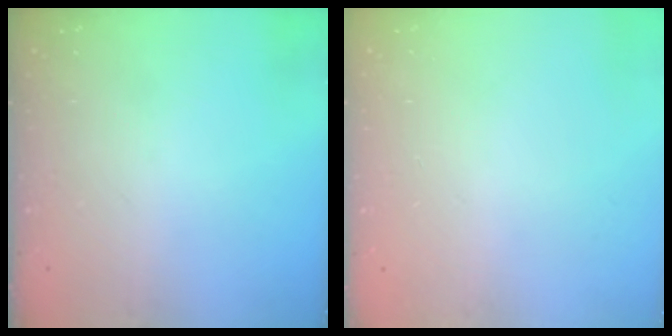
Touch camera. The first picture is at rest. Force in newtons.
{"total": 0.0}